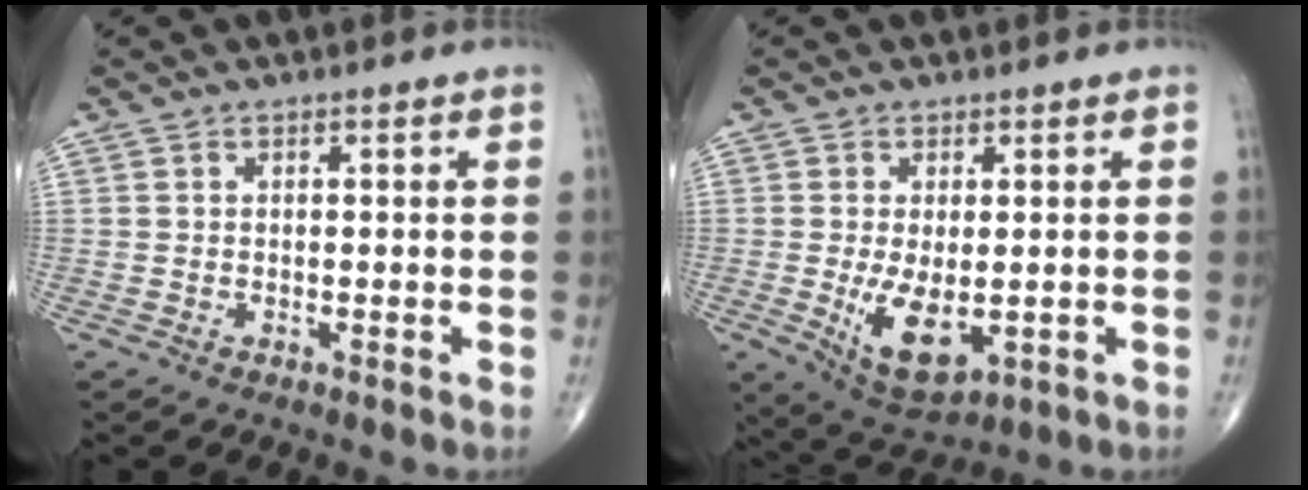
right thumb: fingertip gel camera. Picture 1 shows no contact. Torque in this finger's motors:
{"motor_torque": [-0.12, 0.60, 0.72, 0.52, 0.27]}